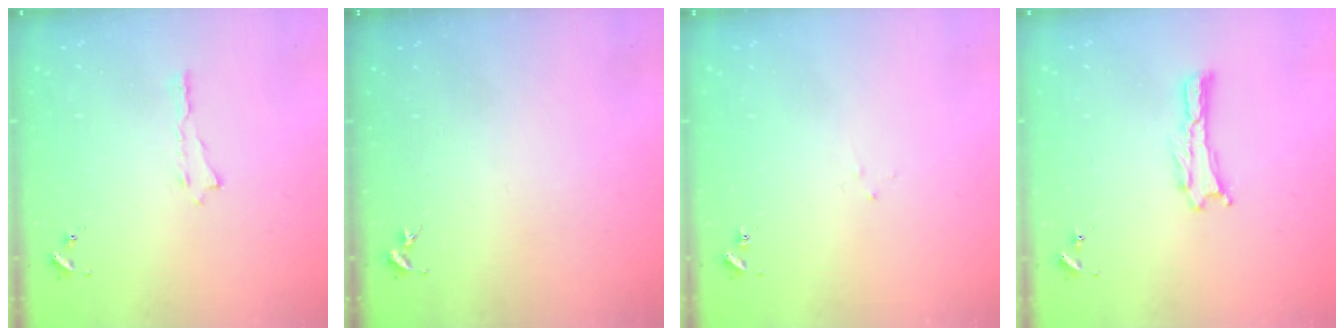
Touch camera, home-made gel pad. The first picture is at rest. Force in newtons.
{"total": 0.0}
{"total": 1.8, "press": 1.8, "slide": 0.1}
{"total": 0.0}